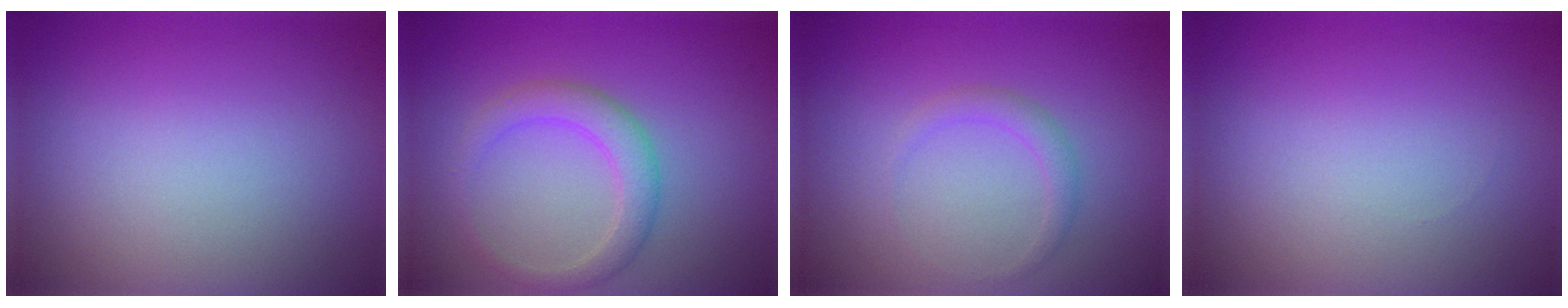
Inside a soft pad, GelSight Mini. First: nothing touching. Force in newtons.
{"total": 3.0, "press": 3.0, "slide": 0.1}
{"total": 1.3, "press": 1.3, "slide": 0.1}
{"total": 0.0}